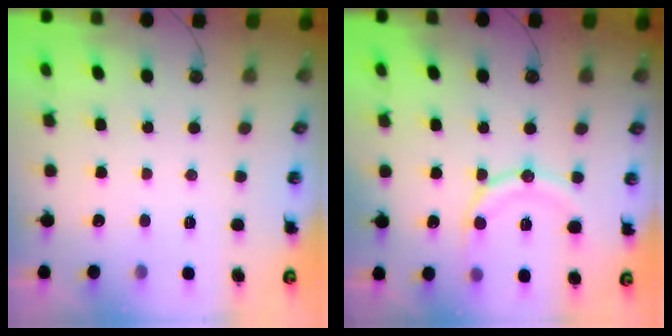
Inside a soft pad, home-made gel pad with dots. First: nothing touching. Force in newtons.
{"total": 12.9, "press": 12.8, "slide": 1.4}